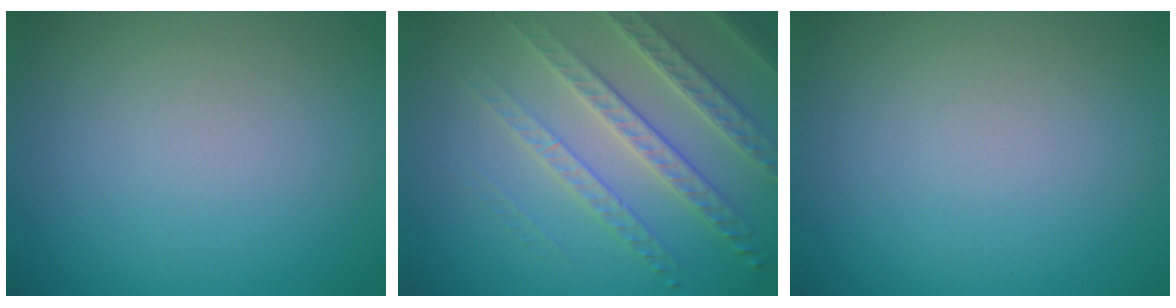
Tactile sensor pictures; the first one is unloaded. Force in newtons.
{"total": 5.3, "press": 4.2, "slide": 3.2}
{"total": 0.0}